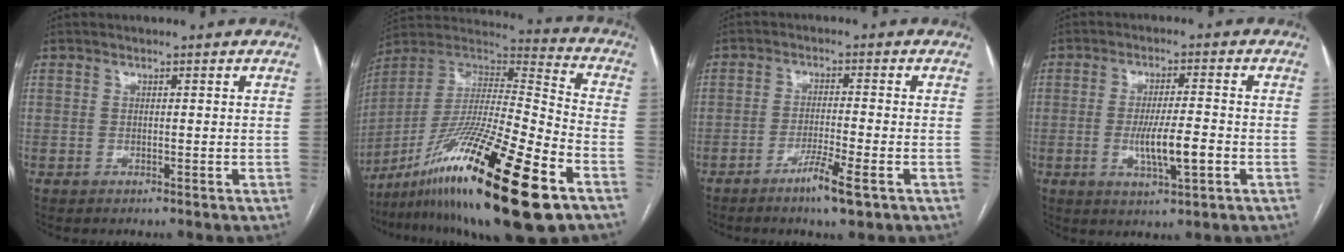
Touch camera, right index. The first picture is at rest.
{"total": 27.7, "force": [-14.9, 2.9, 23.1], "torque": [-0.385, -0.031, -0.258]}
{"total": 5.4, "force": [-3.1, 0.0, 4.4], "torque": [-0.079, -0.009, -0.056]}
{"total": 7.0, "force": [-1.8, 0.9, 6.7], "torque": [-0.123, -0.009, -0.029]}